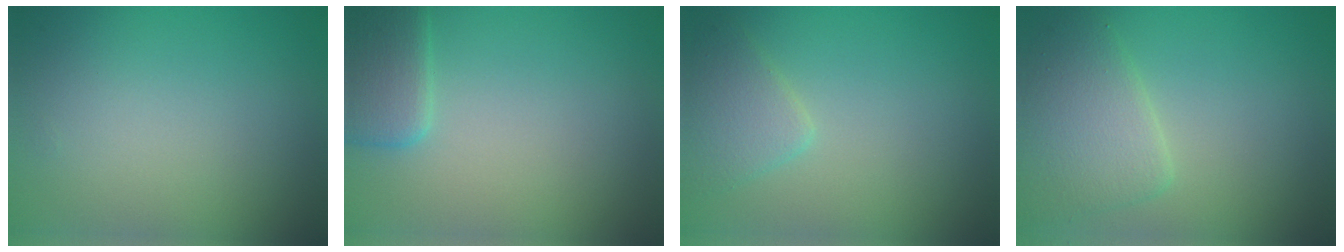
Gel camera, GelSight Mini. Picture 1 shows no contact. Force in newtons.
{"total": 3.1, "press": 3.1, "slide": 0.2}
{"total": 2.3, "press": 2.3, "slide": 0.1}
{"total": 3.7, "press": 3.7, "slide": 0.2}